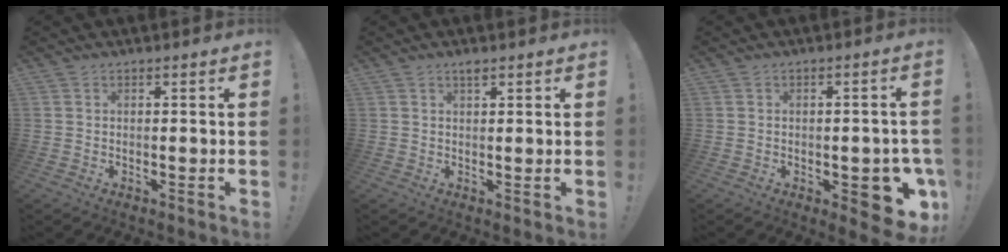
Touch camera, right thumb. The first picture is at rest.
{"total": 1.5, "force": [1.2, 0.3, 0.9], "torque": [-0.009, -0.002, 0.019]}
{"total": 10.1, "force": [-3.7, 5.0, 8.0], "torque": [-0.081, 0.019, -0.051]}